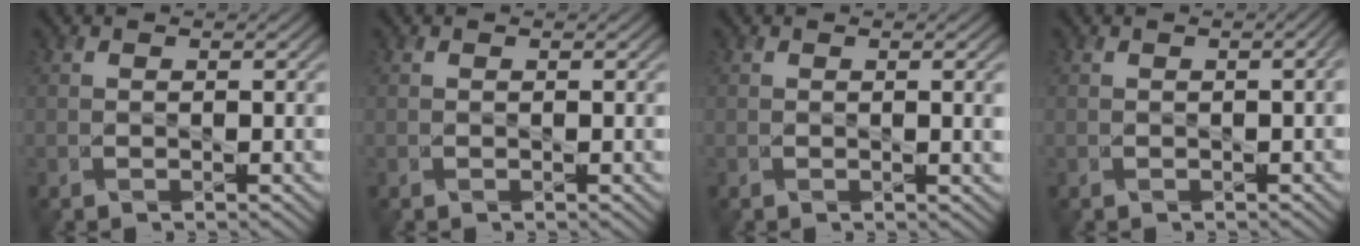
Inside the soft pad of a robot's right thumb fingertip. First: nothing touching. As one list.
[{"total": 0.0}, {"total": 2.0, "force": [0.4, 0.3, 1.9], "torque": [-0.028, 0.001, 0.007]}, {"total": 1.7, "force": [0.0, 0.3, 1.7], "torque": [-0.024, 0.007, -0.001]}]